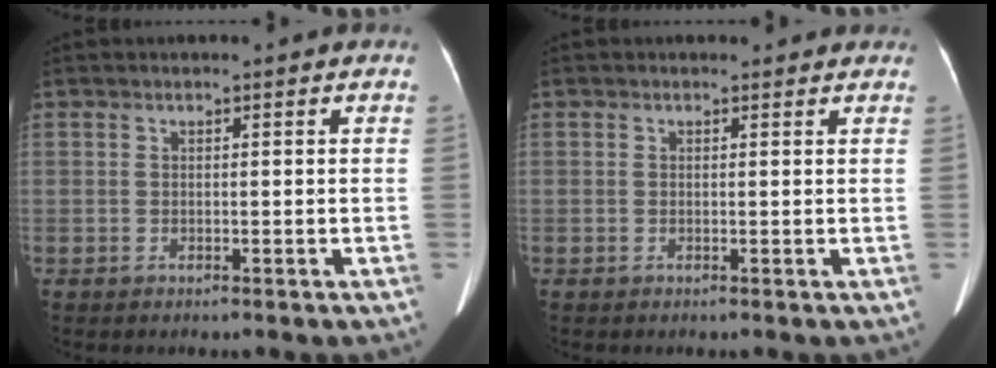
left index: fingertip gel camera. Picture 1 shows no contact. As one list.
[{"total": 1.9, "force": [1.5, 1.1, 0.1], "torque": [-0.001, 0.009, 0.009]}]